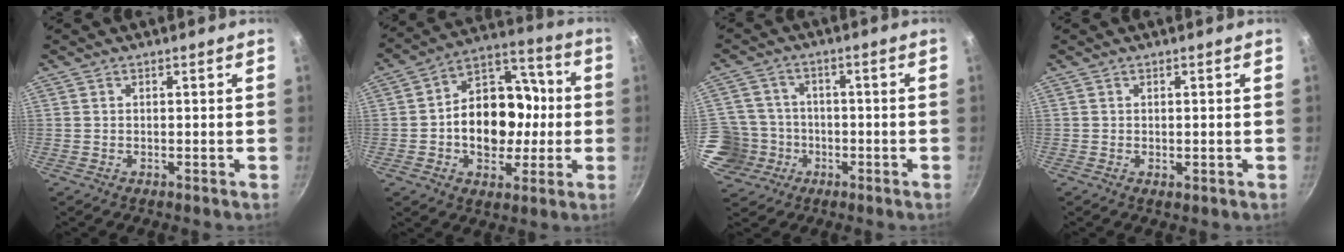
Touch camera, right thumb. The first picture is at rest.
{"total": 17.7, "force": [-1.5, 13.3, 11.6], "torque": [-0.135, 0.039, -0.031]}
{"total": 10.8, "force": [-3.5, 9.7, 3.2], "torque": [-0.051, 0.036, -0.066]}
{"total": 1.0, "force": [-0.1, 0.5, 0.9], "torque": [-0.013, -0.002, -0.002]}